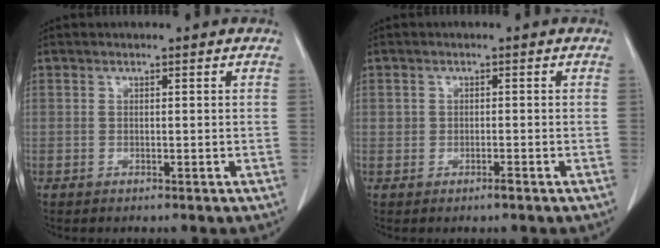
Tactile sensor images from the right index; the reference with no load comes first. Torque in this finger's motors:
{"motor_torque": [-0.08, 0.09, -0.02, 0.01]}